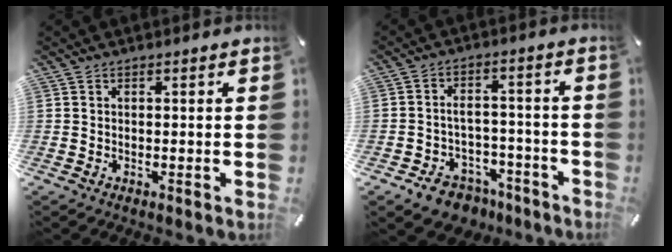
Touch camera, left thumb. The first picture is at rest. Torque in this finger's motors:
{"motor_torque": [0.23, 0.61, 0.21, 0.18, 0.10]}